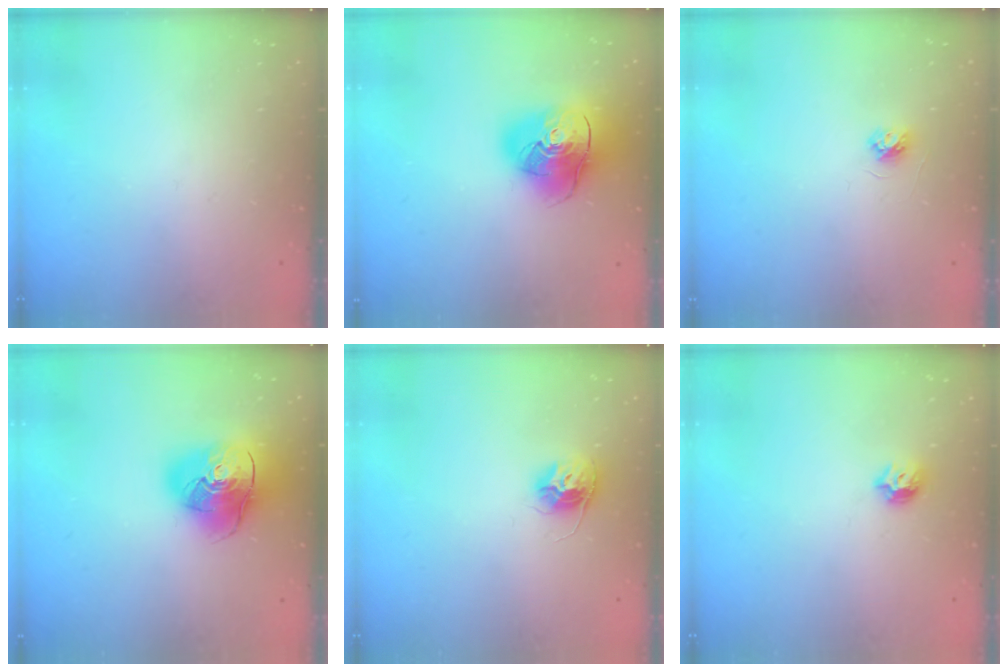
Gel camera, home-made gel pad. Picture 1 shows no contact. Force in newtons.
{"total": 17.9, "press": 17.8, "slide": 2.3}
{"total": 3.8, "press": 3.7, "slide": 0.5}
{"total": 17.9, "press": 17.8, "slide": 2.3}
{"total": 10.3, "press": 10.3, "slide": 0.6}
{"total": 5.6, "press": 5.5, "slide": 0.9}